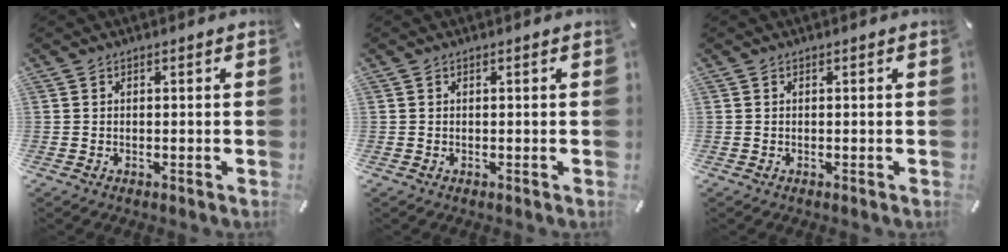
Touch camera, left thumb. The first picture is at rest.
{"total": 0.0}
{"total": 0.0}